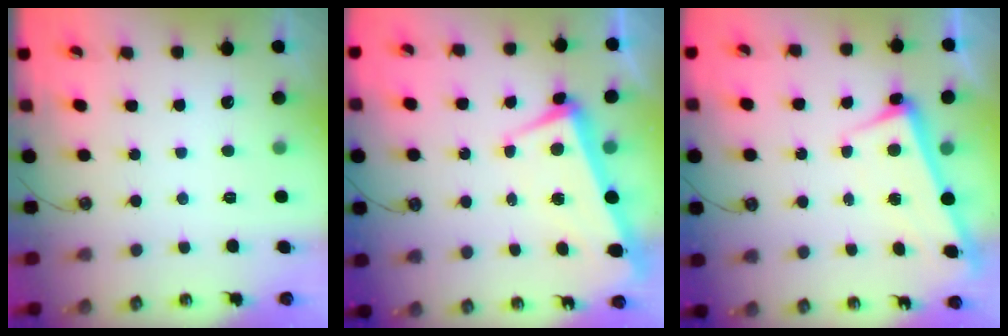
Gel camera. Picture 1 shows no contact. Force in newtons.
{"total": 2.1, "press": 1.8, "slide": 1.1}
{"total": 2.6, "press": 2.5, "slide": 0.6}